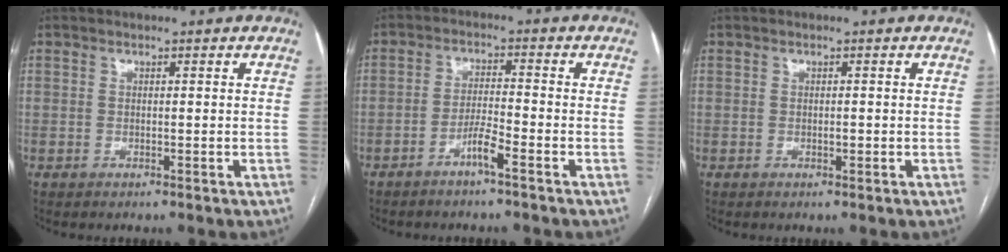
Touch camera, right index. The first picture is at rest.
{"total": 3.8, "force": [-2.5, -0.1, 2.8], "torque": [-0.054, 0.001, -0.050]}
{"total": 0.6, "force": [-0.1, 0.3, 0.5], "torque": [-0.009, 0.000, -0.002]}